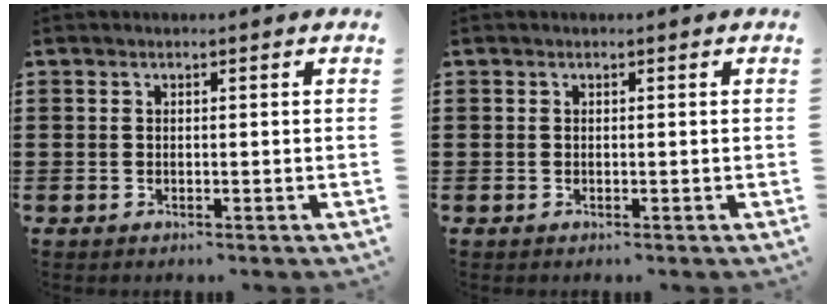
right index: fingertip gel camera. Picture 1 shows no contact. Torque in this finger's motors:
{"motor_torque": [0.00, 0.00, 0.00, 0.00]}